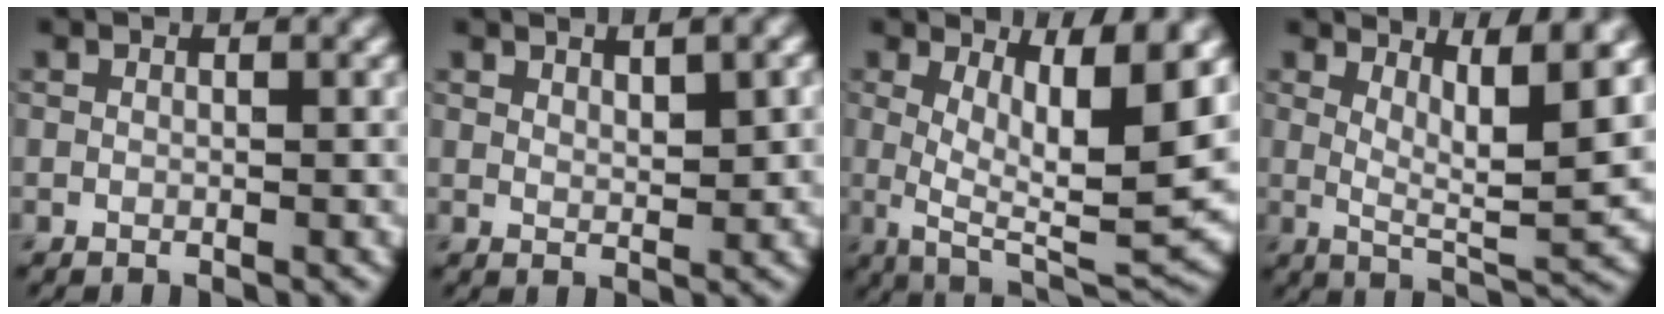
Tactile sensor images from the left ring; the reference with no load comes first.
{"total": 2.2, "force": [1.4, 0.6, 1.5], "torque": [-0.023, -0.001, 0.027]}
{"total": 9.0, "force": [1.8, 2.7, 8.4], "torque": [-0.127, -0.015, 0.034]}
{"total": 5.9, "force": [3.1, 1.3, 4.8], "torque": [-0.072, -0.011, 0.056]}